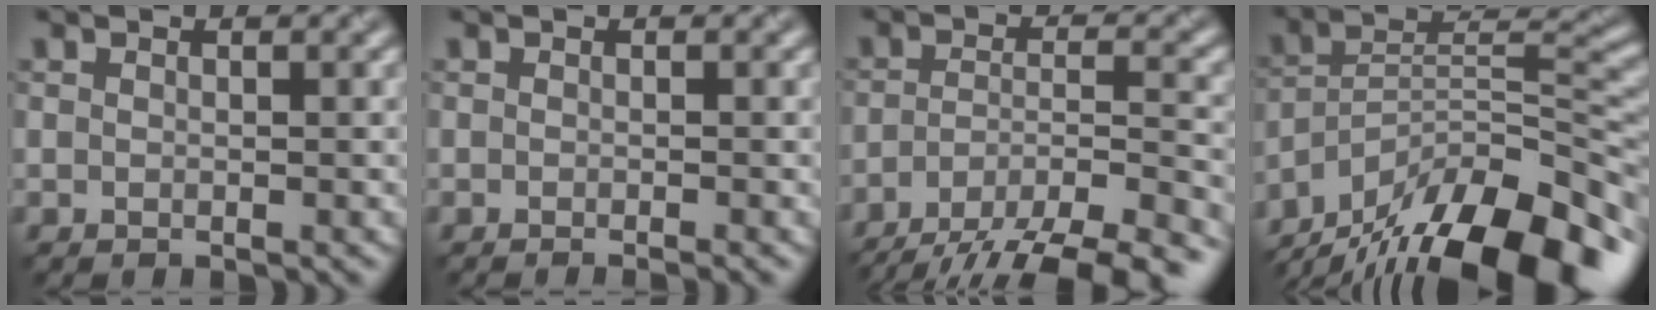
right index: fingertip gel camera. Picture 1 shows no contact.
{"total": 1.4, "force": [-0.7, 0.4, 1.1], "torque": [-0.006, -0.004, -0.012]}
{"total": 12.9, "force": [-10.5, 3.9, 6.3], "torque": [-0.104, -0.013, -0.144]}
{"total": 16.9, "force": [-12.8, 5.2, 9.7], "torque": [-0.183, 0.011, -0.202]}